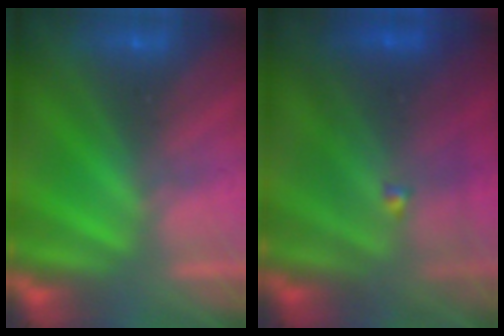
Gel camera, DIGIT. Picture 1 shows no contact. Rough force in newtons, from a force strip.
{"total": 4.5}